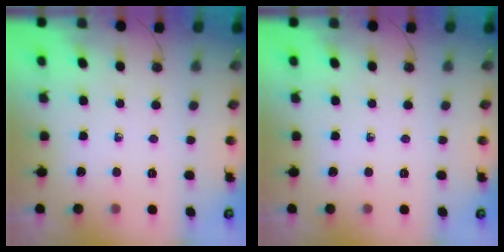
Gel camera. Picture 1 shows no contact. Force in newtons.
{"total": 0.0}